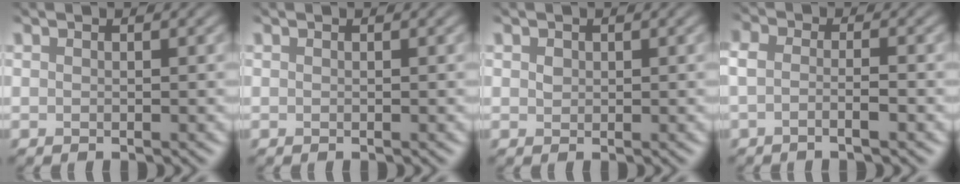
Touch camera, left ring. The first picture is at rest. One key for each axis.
{"total": 0.0}
{"total": 0.5, "fx": 0.1, "fy": 0.5, "fz": 0.2, "tx": -0.010, "ty": -0.002, "tz": 0.011}
{"total": 2.0, "fx": -1.5, "fy": 0.3, "fz": 1.2, "tx": -0.031, "ty": -0.007, "tz": -0.027}